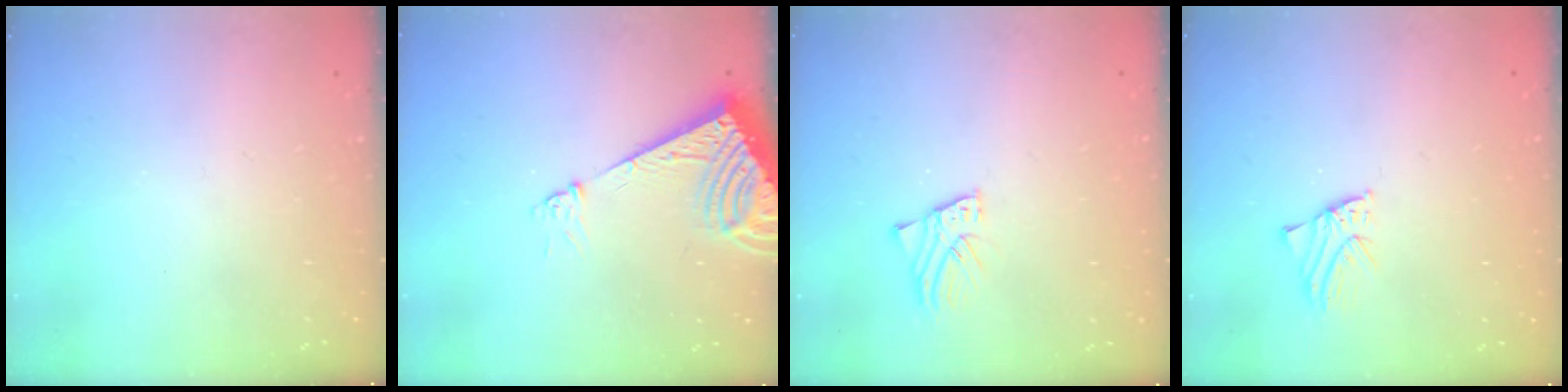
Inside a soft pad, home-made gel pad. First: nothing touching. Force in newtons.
{"total": 8.8, "press": 8.7, "slide": 1.1}
{"total": 2.3, "press": 2.3, "slide": 0.1}
{"total": 0.9, "press": 0.9, "slide": 0.0}